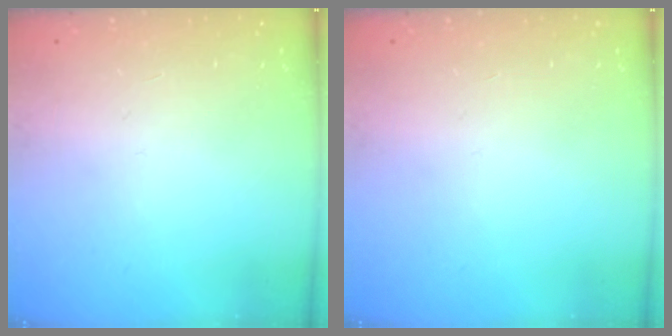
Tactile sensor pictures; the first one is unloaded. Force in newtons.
{"total": 0.0}